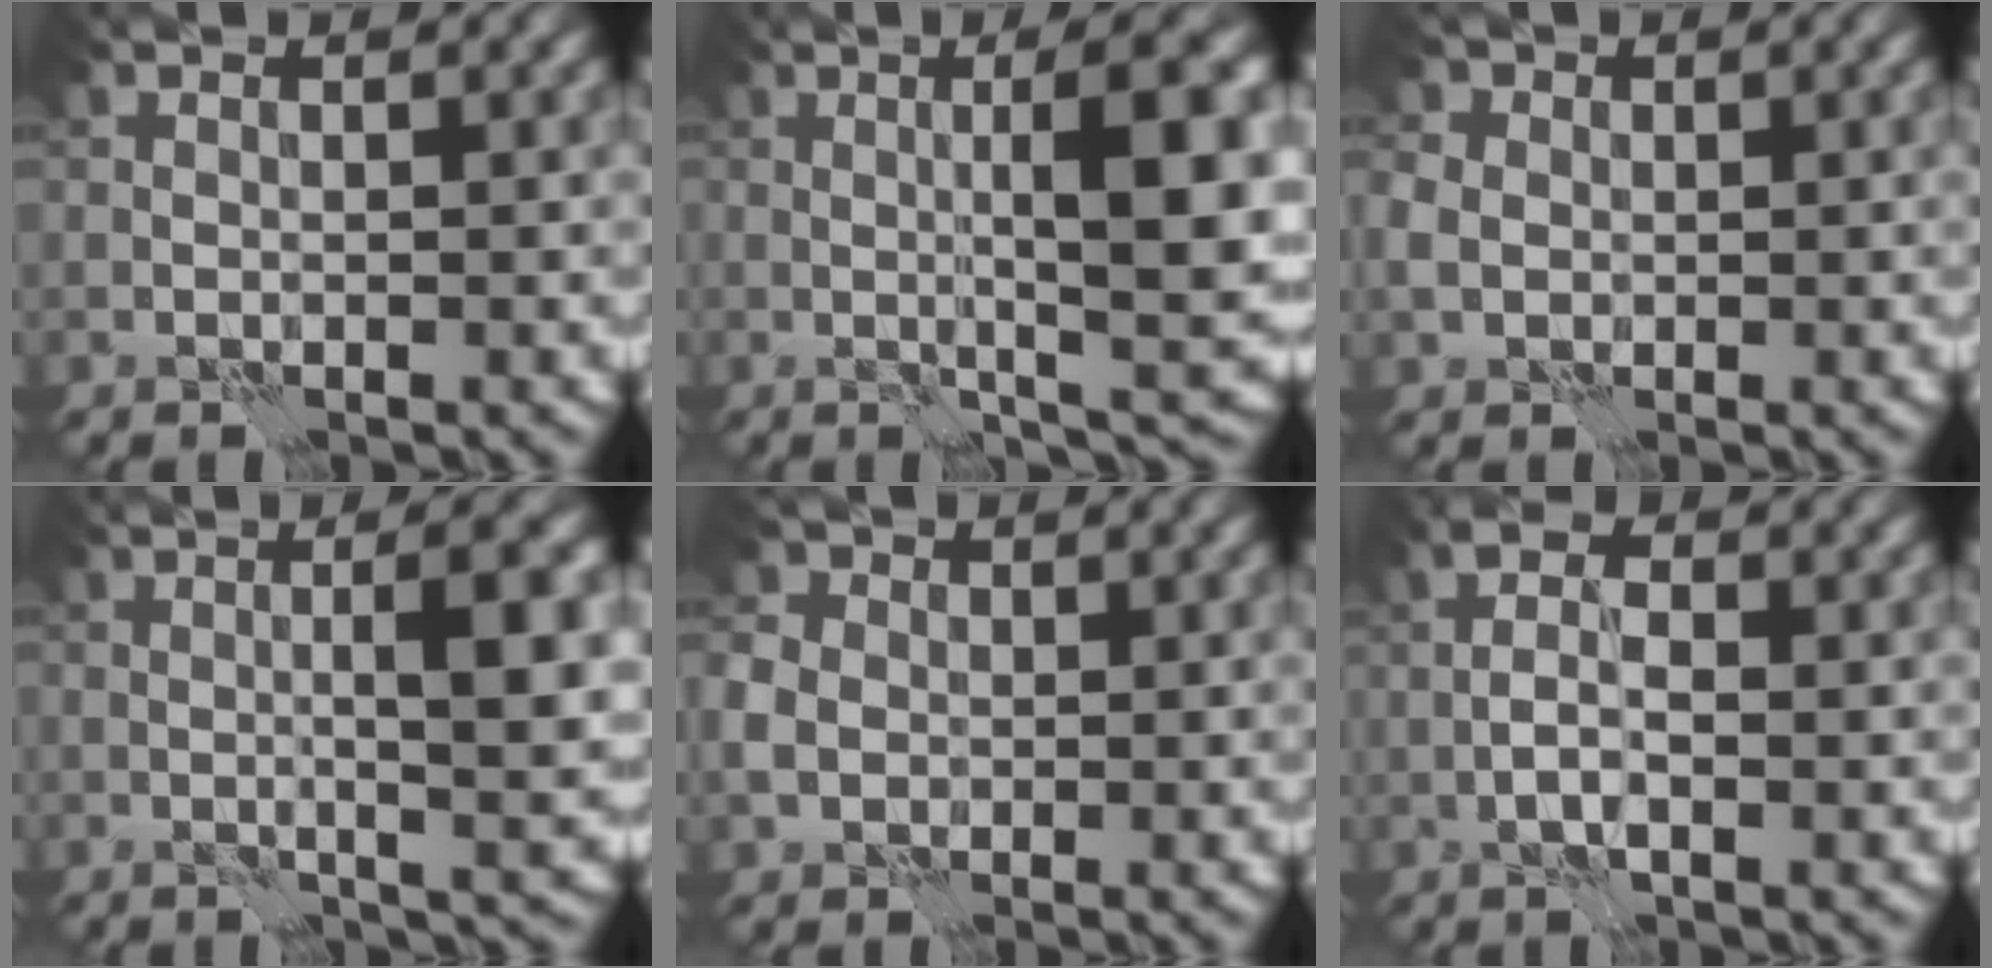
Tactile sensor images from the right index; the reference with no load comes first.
{"total": 9.9, "force": [0.6, 2.2, 9.6], "torque": [-0.121, 0.009, 0.011]}
{"total": 3.1, "force": [0.3, 2.8, 1.3], "torque": [-0.041, 0.009, 0.005]}
{"total": 6.9, "force": [0.4, 1.6, 6.7], "torque": [-0.085, 0.009, 0.004]}
{"total": 4.3, "force": [0.0, 3.8, 1.9], "torque": [-0.054, 0.008, -0.002]}
{"total": 3.4, "force": [-0.5, 1.6, 3.0], "torque": [-0.065, 0.005, -0.015]}